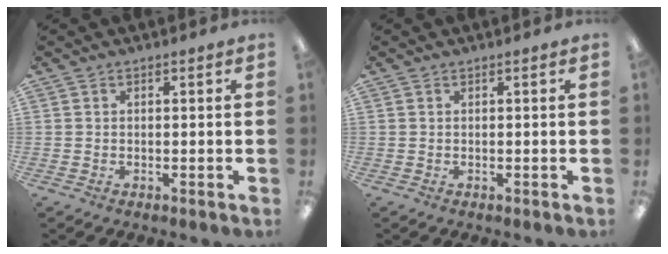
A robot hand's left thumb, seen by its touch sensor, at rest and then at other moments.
{"total": 0.0}